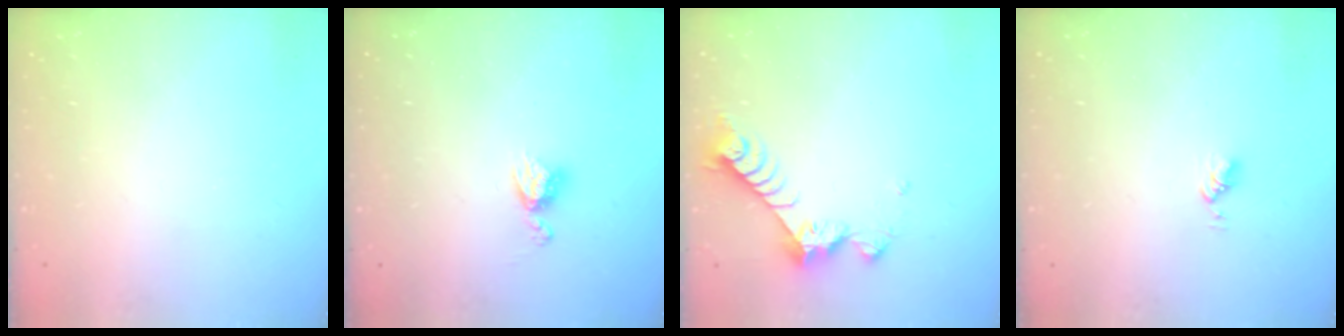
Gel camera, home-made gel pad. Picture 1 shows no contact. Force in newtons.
{"total": 5.3, "press": 5.3, "slide": 0.5}
{"total": 8.3, "press": 8.3, "slide": 0.5}
{"total": 3.0, "press": 3.0, "slide": 0.4}